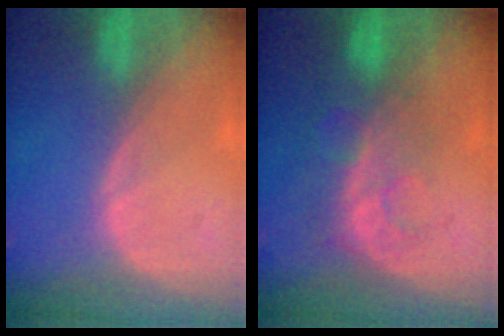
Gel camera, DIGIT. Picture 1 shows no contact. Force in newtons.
{"total": 8.2, "press": 6.9, "slide": 4.4}